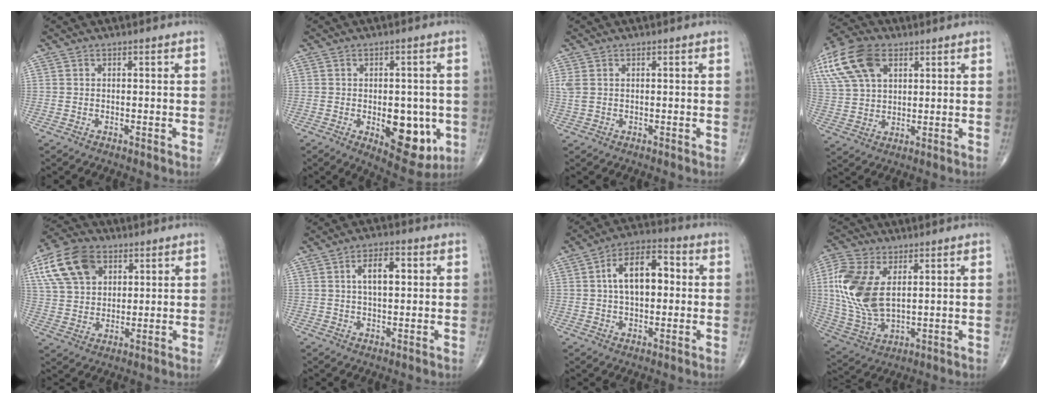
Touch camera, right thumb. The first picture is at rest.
{"total": 12.3, "force": [-3.0, 6.5, 10.0], "torque": [-0.094, -0.007, -0.028]}
{"total": 2.1, "force": [0.5, 1.4, 1.5], "torque": [-0.052, 0.007, 0.014]}
{"total": 17.2, "force": [7.8, 10.4, 11.2], "torque": [-0.250, 0.010, 0.147]}
{"total": 14.0, "force": [6.0, 9.2, 8.6], "torque": [-0.155, -0.003, 0.113]}
{"total": 5.9, "force": [1.4, 2.7, 5.0], "torque": [-0.082, 0.001, 0.021]}
{"total": 11.5, "force": [1.5, 6.4, 9.4], "torque": [-0.147, 0.021, 0.016]}
{"total": 15.1, "force": [3.3, 8.5, 12.0], "torque": [-0.269, -0.013, 0.070]}